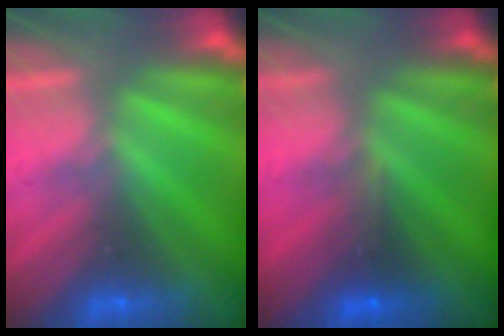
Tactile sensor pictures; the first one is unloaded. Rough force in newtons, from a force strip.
{"total": 3.8}